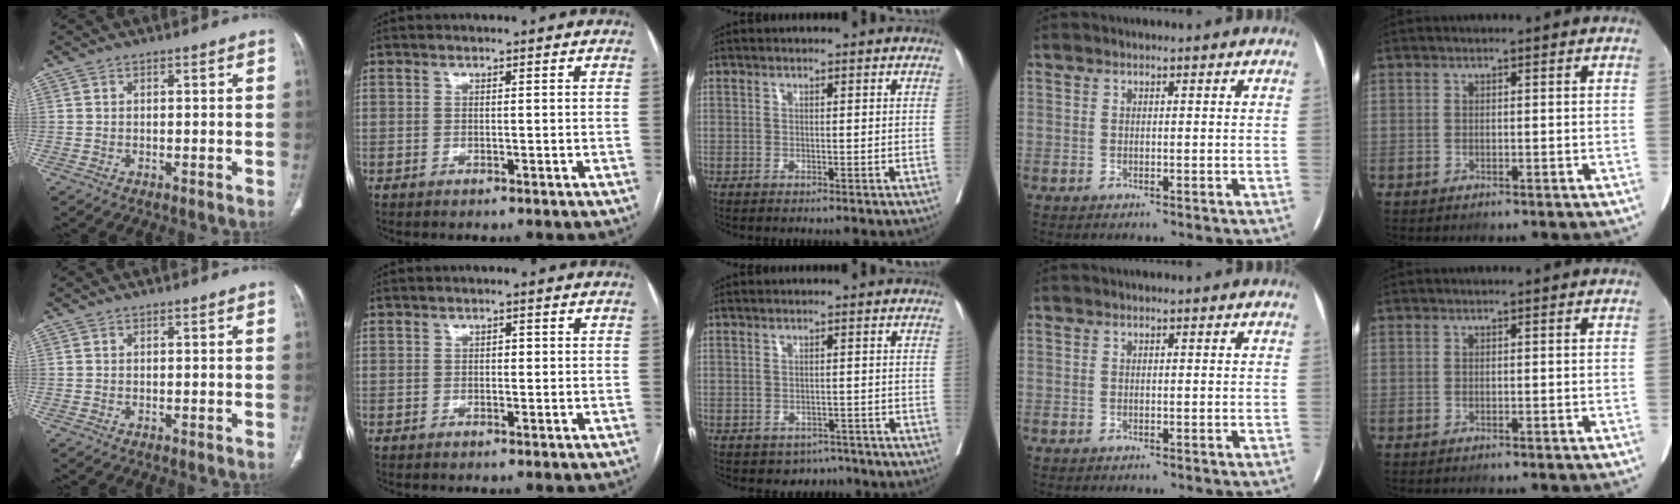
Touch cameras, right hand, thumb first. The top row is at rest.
{"index": {"total": 0.9, "force": [0.0, 0.6, 0.7], "torque": [-0.007, 0.004, -0.002]}, "middle": {"total": 2.7, "force": [-2.2, 1.7, 0.2], "torque": [0.002, 0.008, -0.026]}}